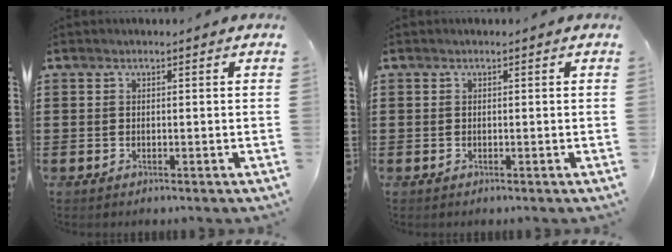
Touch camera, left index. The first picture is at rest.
{"total": 0.0}